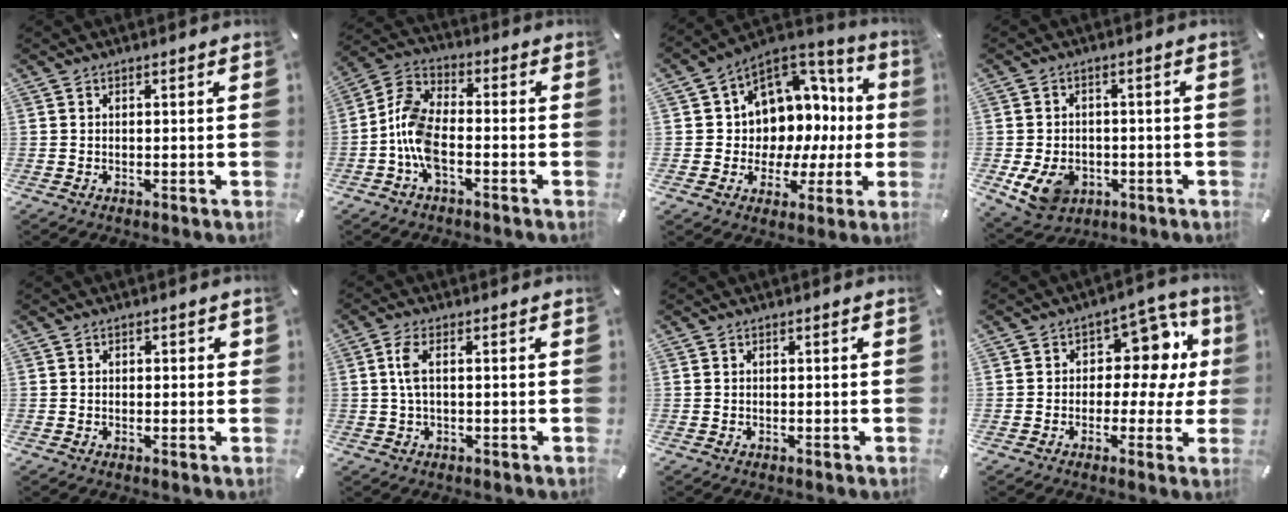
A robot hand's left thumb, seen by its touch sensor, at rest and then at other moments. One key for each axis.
{"total": 9.1, "fx": -3.8, "fy": 4.7, "fz": 6.8, "tx": -0.155, "ty": 0.006, "tz": -0.073}
{"total": 10.9, "fx": 3.1, "fy": 9.4, "fz": 4.4, "tx": -0.062, "ty": -0.056, "tz": 0.057}
{"total": 8.4, "fx": -2.5, "fy": 6.8, "fz": 4.4, "tx": -0.094, "ty": 0.007, "tz": -0.047}
{"total": 1.1, "fx": -0.1, "fy": 0.9, "fz": 0.6, "tx": -0.002, "ty": 0.003, "tz": -0.005}
{"total": 4.3, "fx": 0.3, "fy": 1.4, "fz": 4.0, "tx": -0.091, "ty": -0.002, "tz": 0.000}
{"total": 0.0}
{"total": 12.9, "fx": 3.4, "fy": 8.4, "fz": 9.2, "tx": -0.110, "ty": -0.027, "tz": 0.058}